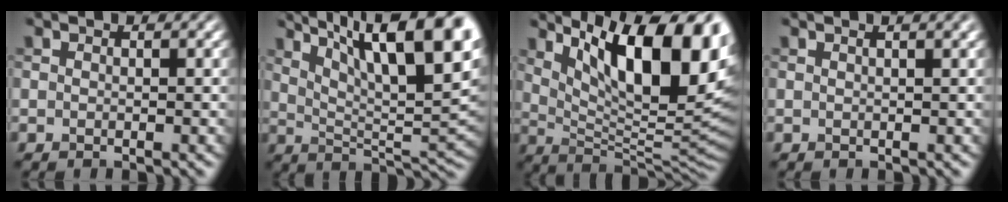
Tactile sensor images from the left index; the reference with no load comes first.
{"total": 15.3, "force": [8.1, 4.7, 12.1], "torque": [-0.151, 0.010, 0.119]}
{"total": 14.2, "force": [5.7, 5.2, 12.0], "torque": [-0.168, -0.005, 0.100]}
{"total": 2.2, "force": [1.2, 0.8, 1.7], "torque": [-0.014, 0.002, 0.005]}